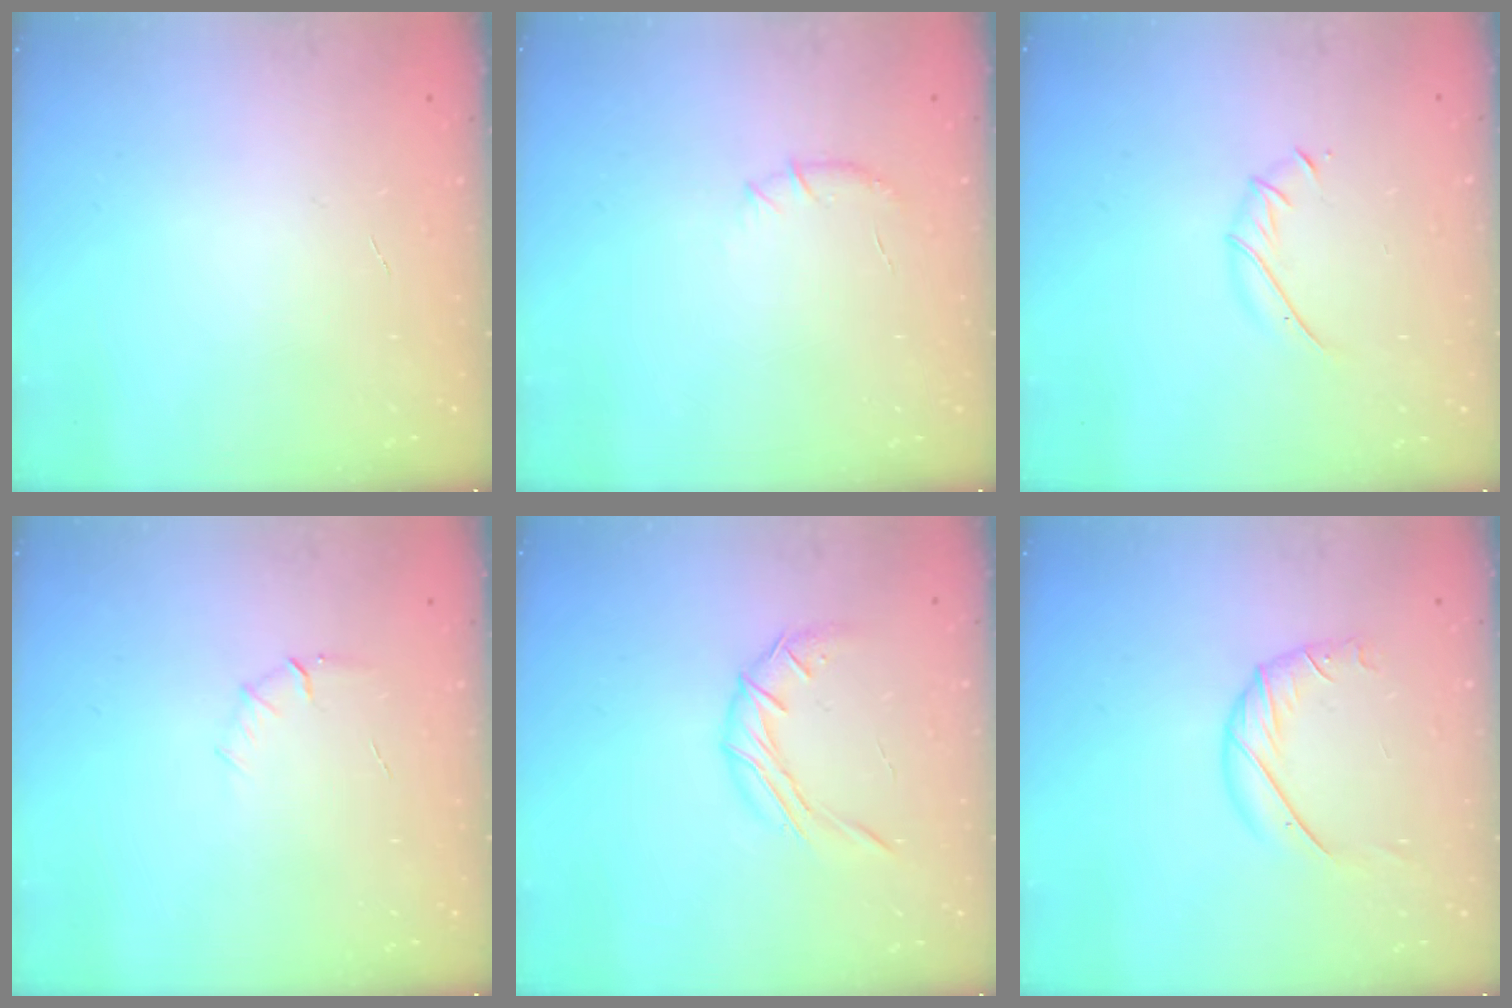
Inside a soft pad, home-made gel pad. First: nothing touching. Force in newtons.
{"total": 5.7, "press": 5.6, "slide": 1.5}
{"total": 5.1, "press": 4.9, "slide": 1.2}
{"total": 4.6, "press": 4.4, "slide": 1.3}
{"total": 8.1, "press": 8.1, "slide": 0.1}
{"total": 8.7, "press": 8.7, "slide": 0.6}